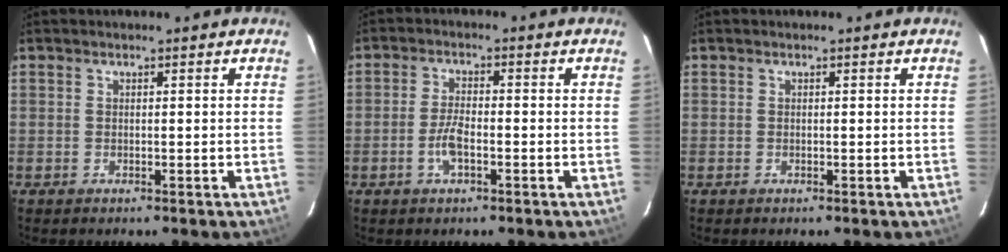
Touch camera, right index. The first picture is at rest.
{"total": 4.1, "force": [-1.6, 1.5, 3.5], "torque": [-0.073, 0.004, -0.031]}
{"total": 0.0}